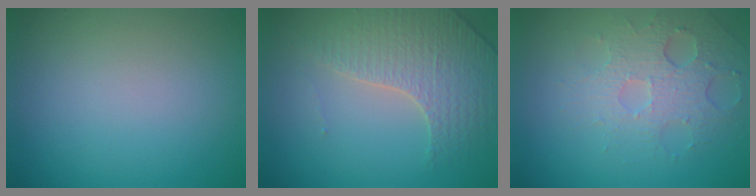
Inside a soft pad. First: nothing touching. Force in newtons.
{"total": 3.6, "press": 3.4, "slide": 1.0}
{"total": 3.6, "press": 3.3, "slide": 1.5}